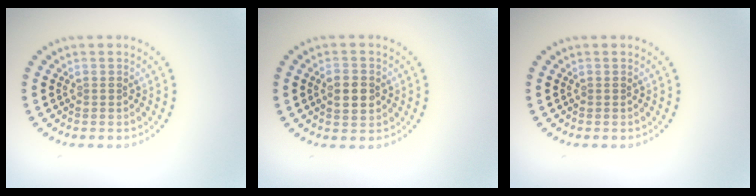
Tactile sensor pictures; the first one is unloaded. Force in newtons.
{"total": 2.8, "press": 2.8, "slide": 0.2}
{"total": 0.0}